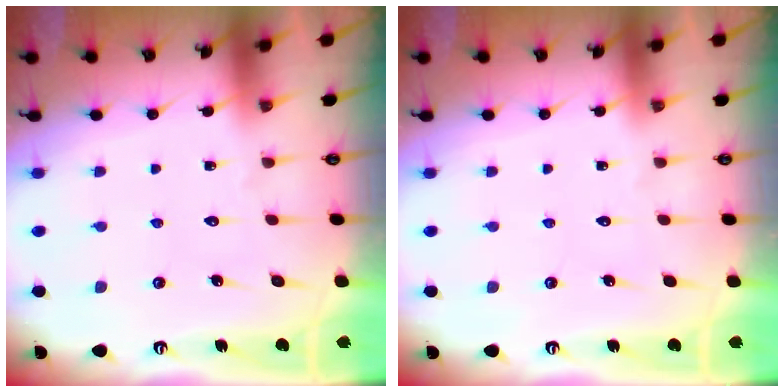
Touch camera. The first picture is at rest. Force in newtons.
{"total": 0.0}